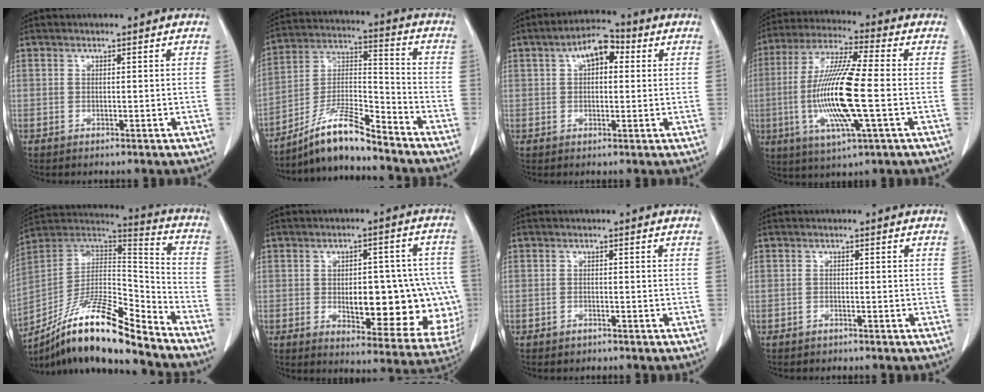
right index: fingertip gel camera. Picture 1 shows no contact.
{"total": 10.9, "force": [-9.3, 0.9, 5.6], "torque": [-0.111, 0.011, -0.170]}
{"total": 6.8, "force": [2.5, 3.9, 4.9], "torque": [-0.075, 0.028, 0.035]}
{"total": 15.5, "force": [-2.3, 1.2, 15.3], "torque": [-0.312, -0.009, -0.046]}
{"total": 18.3, "force": [-13.8, 2.7, 11.7], "torque": [-0.213, 0.015, -0.247]}
{"total": 18.5, "force": [-2.3, 7.1, 16.9], "torque": [-0.150, 0.025, 0.000]}
{"total": 1.0, "force": [-0.8, 0.6, 0.3], "torque": [-0.007, 0.002, -0.010]}
{"total": 0.8, "force": [-0.7, 0.4, 0.1], "torque": [-0.005, 0.002, -0.011]}